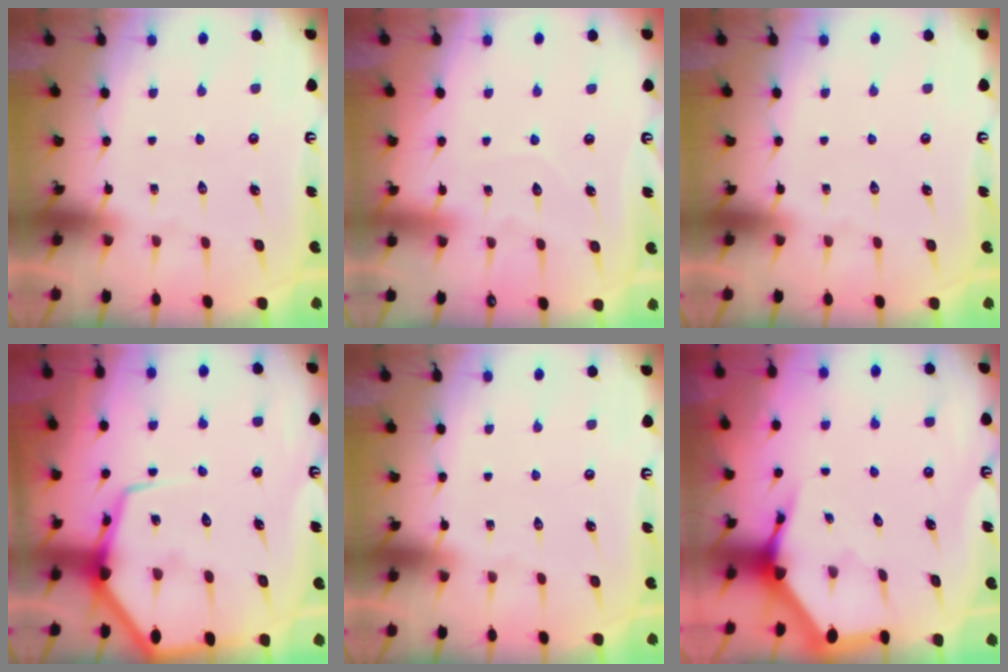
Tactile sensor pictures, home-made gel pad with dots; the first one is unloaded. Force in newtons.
{"total": 4.5, "press": 4.5, "slide": 0.5}
{"total": 0.0}
{"total": 11.7, "press": 11.6, "slide": 1.0}
{"total": 0.0}
{"total": 3.7, "press": 3.7, "slide": 0.5}